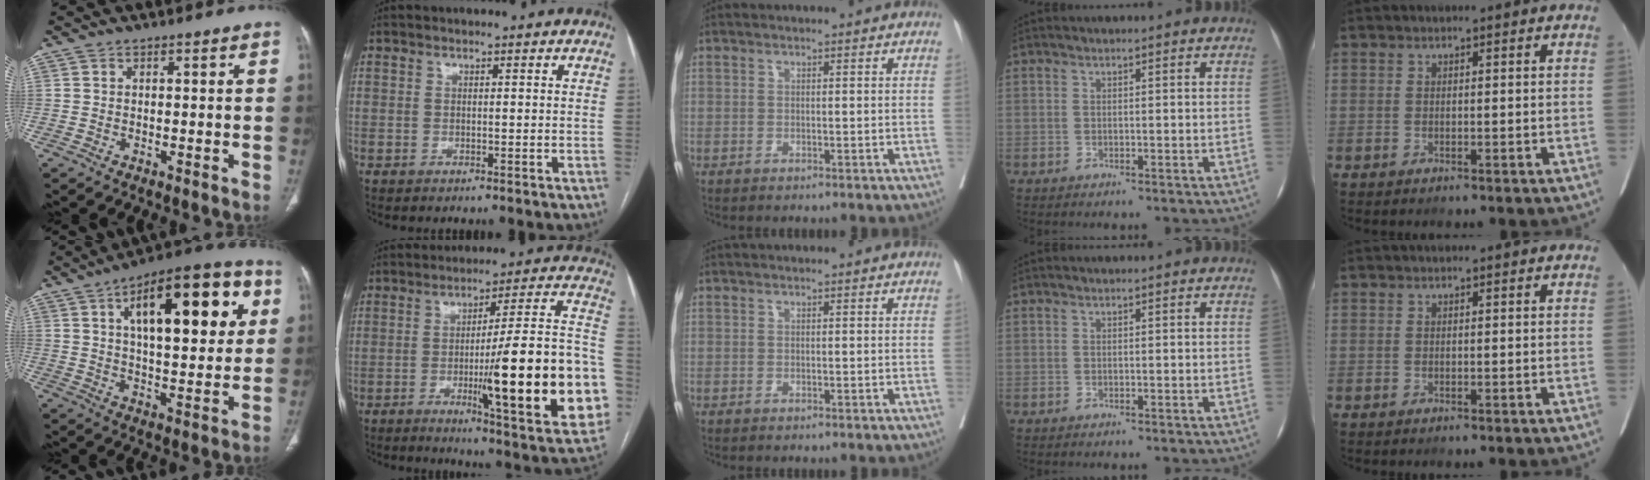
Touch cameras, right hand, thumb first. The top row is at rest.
{"thumb": {"total": 23.1, "force": [7.6, 9.7, 19.6], "torque": [-0.250, 0.005, 0.107]}, "index": {"total": 24.5, "force": [-5.2, 2.2, 23.8], "torque": [-0.271, 0.003, -0.067]}}